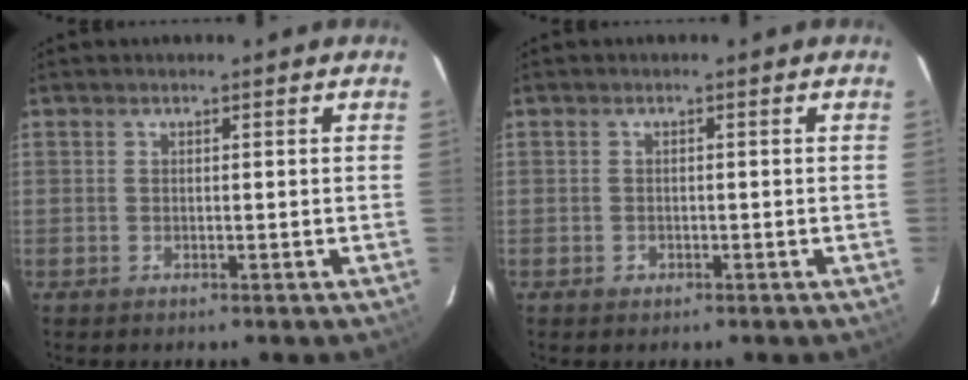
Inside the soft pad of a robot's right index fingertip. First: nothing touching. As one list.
[{"total": 0.9, "force": [-0.5, 0.8, 0.2], "torque": [0.001, 0.003, -0.004]}]